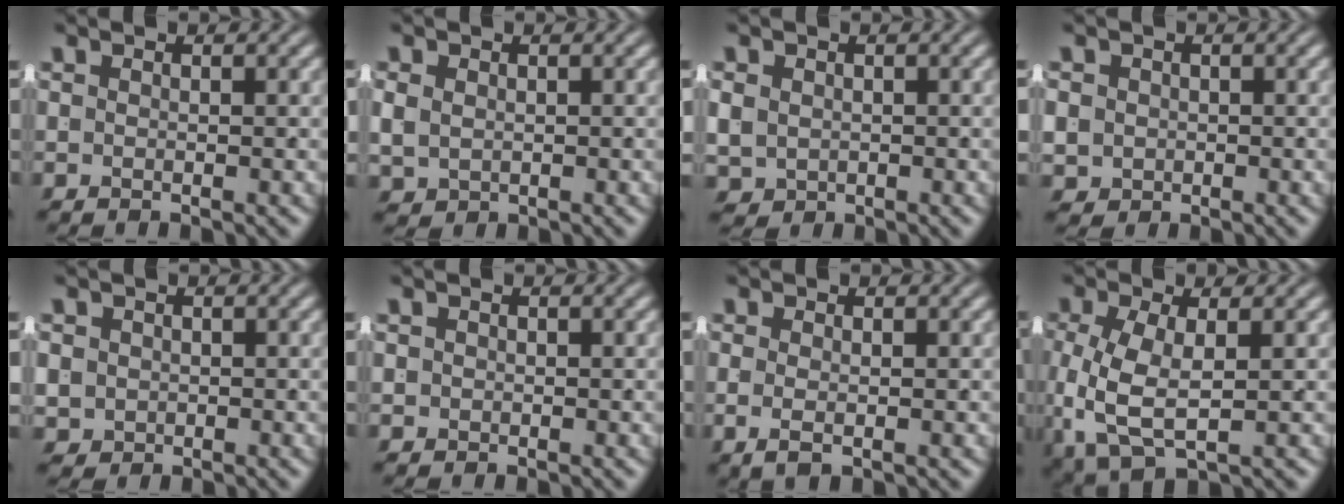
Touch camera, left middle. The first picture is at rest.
{"total": 2.1, "force": [-0.1, 1.8, 1.0], "torque": [-0.030, -0.017, 0.014]}
{"total": 3.9, "force": [-0.7, 3.5, 1.6], "torque": [-0.052, -0.033, 0.006]}
{"total": 3.5, "force": [-0.6, 3.2, 1.3], "torque": [-0.047, -0.025, 0.000]}
{"total": 3.6, "force": [-0.6, 3.3, 1.3], "torque": [-0.048, -0.026, 0.002]}
{"total": 1.1, "force": [-0.1, 1.1, 0.3], "torque": [-0.012, -0.009, 0.003]}
{"total": 1.5, "force": [-0.4, 0.4, 1.4], "torque": [-0.029, -0.013, 0.002]}
{"total": 6.6, "force": [-1.0, 4.3, 5.0], "torque": [-0.127, -0.035, 0.004]}